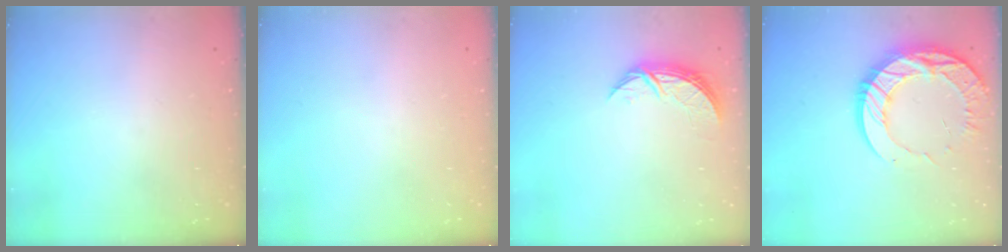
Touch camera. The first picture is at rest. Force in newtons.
{"total": 0.0}
{"total": 7.3, "press": 7.3, "slide": 0.5}
{"total": 17.9, "press": 17.8, "slide": 1.6}